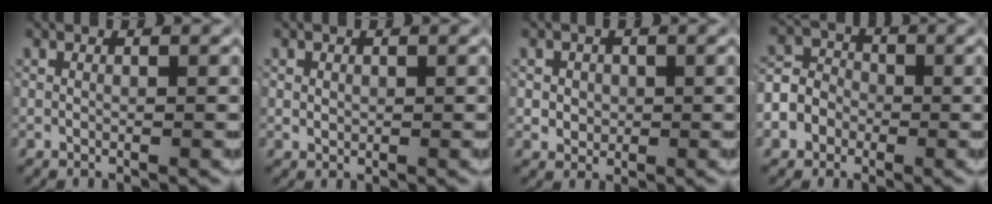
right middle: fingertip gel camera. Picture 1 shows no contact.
{"total": 0.7, "force": [0.2, 0.5, 0.4], "torque": [-0.013, -0.006, 0.011]}
{"total": 2.4, "force": [0.0, 2.2, 1.1], "torque": [-0.016, -0.004, 0.002]}
{"total": 6.4, "force": [-1.3, 5.7, 2.6], "torque": [-0.057, -0.010, -0.026]}